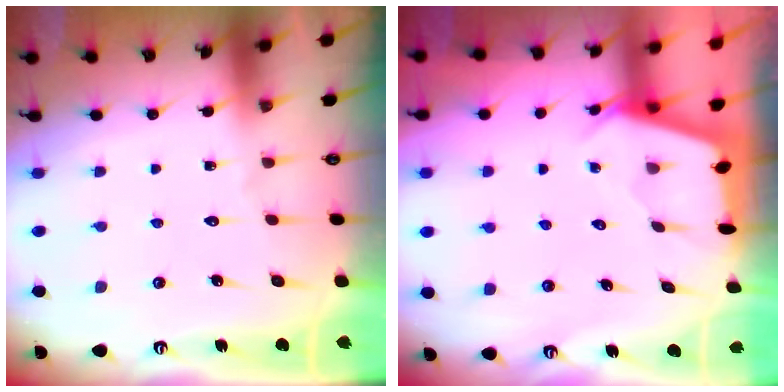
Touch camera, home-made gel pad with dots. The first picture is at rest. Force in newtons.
{"total": 2.4, "press": 2.4, "slide": 0.2}